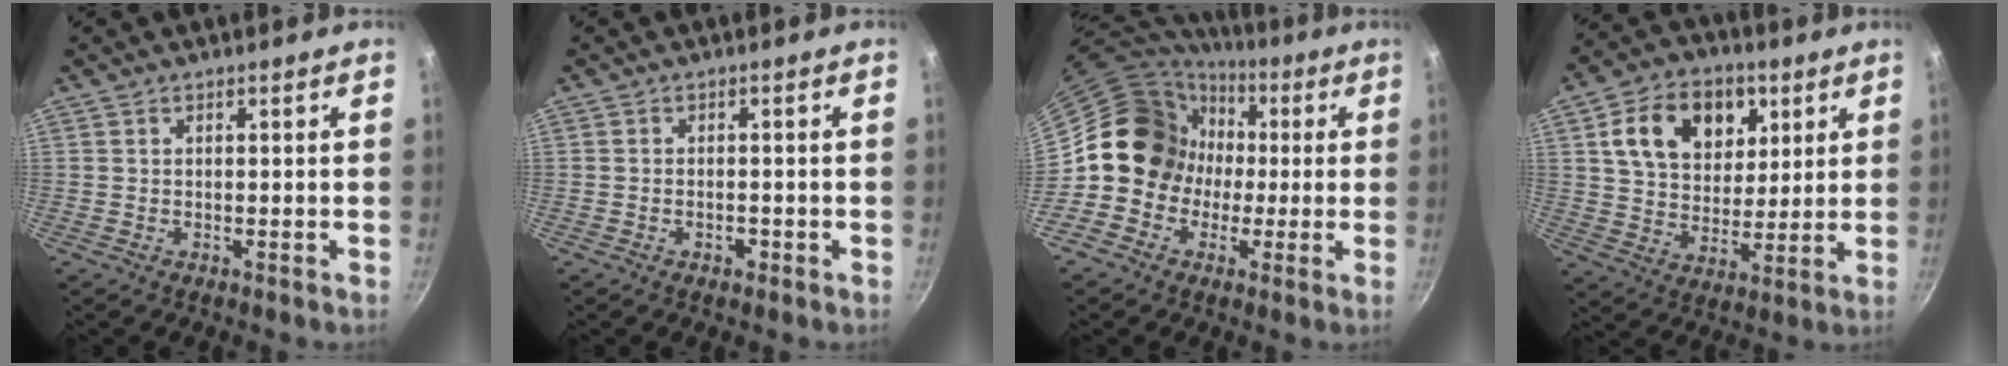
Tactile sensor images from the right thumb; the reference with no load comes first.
{"total": 1.6, "force": [-0.7, 1.0, 1.0], "torque": [-0.014, 0.005, -0.011]}
{"total": 13.9, "force": [0.2, 12.8, 5.4], "torque": [-0.044, 0.032, -0.012]}
{"total": 16.4, "force": [5.9, 11.9, 9.6], "torque": [-0.127, -0.008, 0.093]}